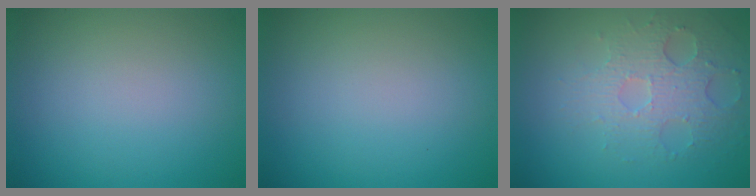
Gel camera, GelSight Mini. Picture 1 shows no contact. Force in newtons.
{"total": 0.0}
{"total": 3.6, "press": 3.3, "slide": 1.5}